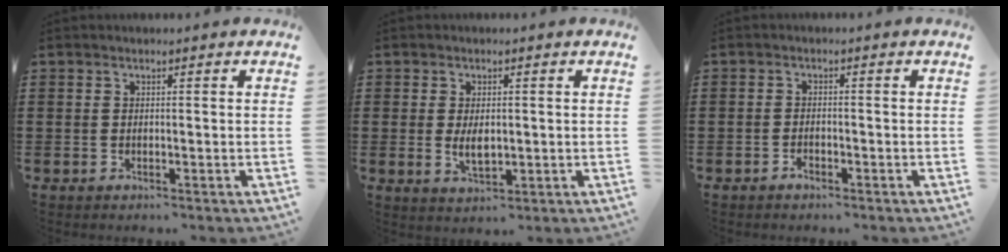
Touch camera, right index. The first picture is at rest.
{"total": 3.2, "force": [0.1, 1.6, 2.8], "torque": [-0.055, 0.002, 0.002]}
{"total": 1.2, "force": [-0.9, 0.6, 0.6], "torque": [-0.013, -0.003, -0.017]}